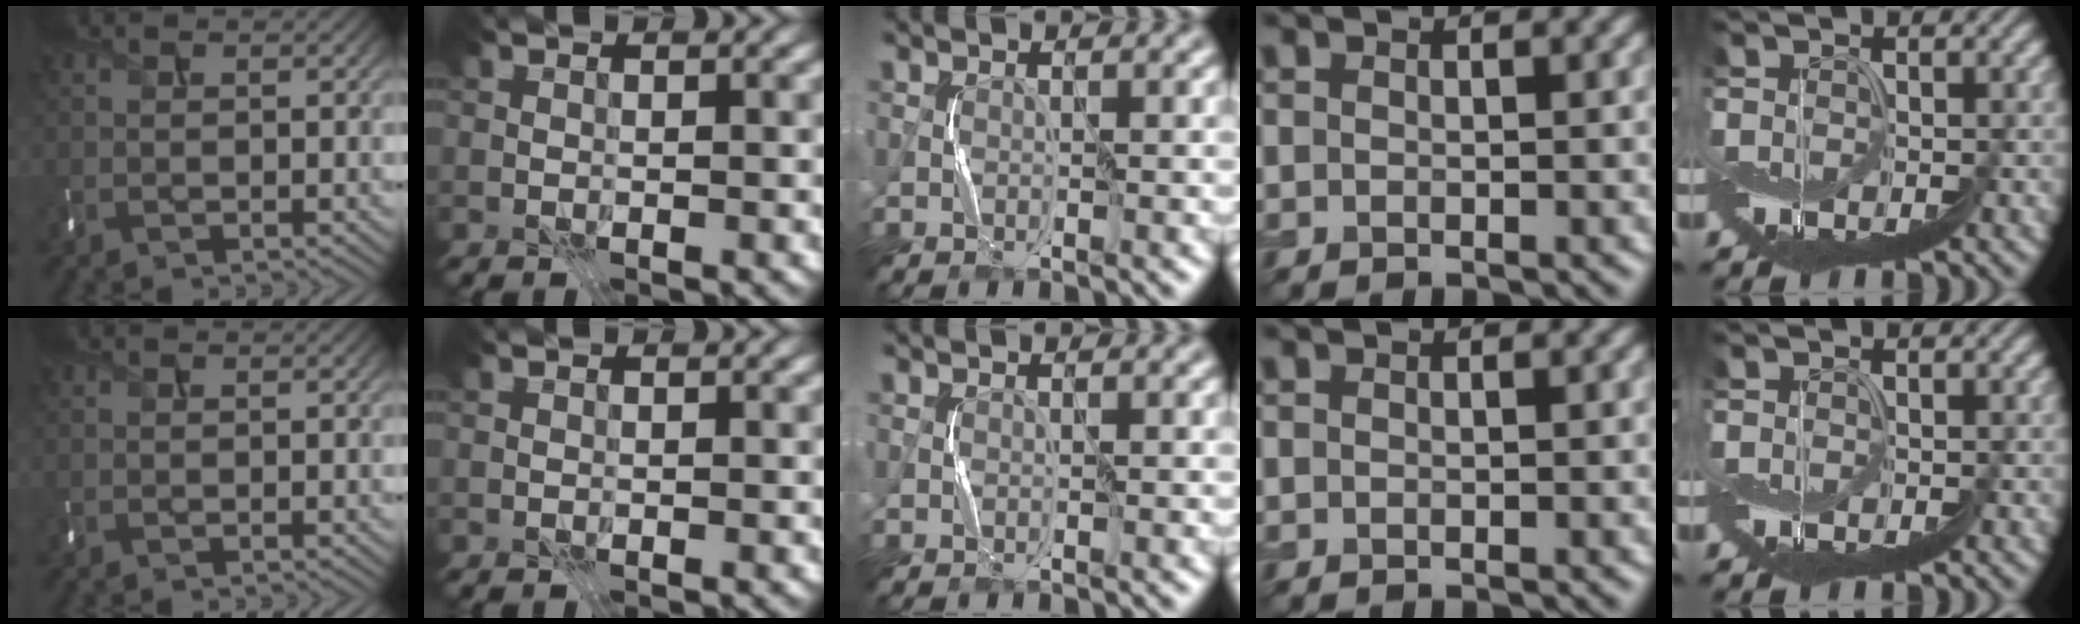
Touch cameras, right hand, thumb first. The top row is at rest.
{}